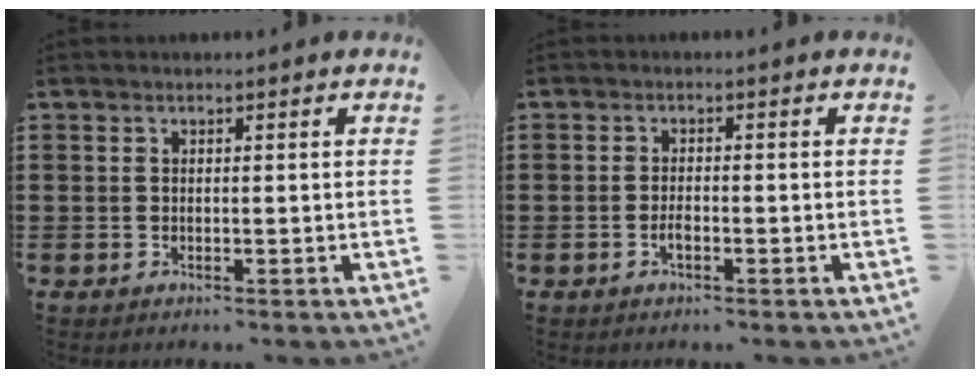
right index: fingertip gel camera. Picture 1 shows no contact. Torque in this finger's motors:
{"motor_torque": [0.95, 1.19, 0.30, 0.02]}